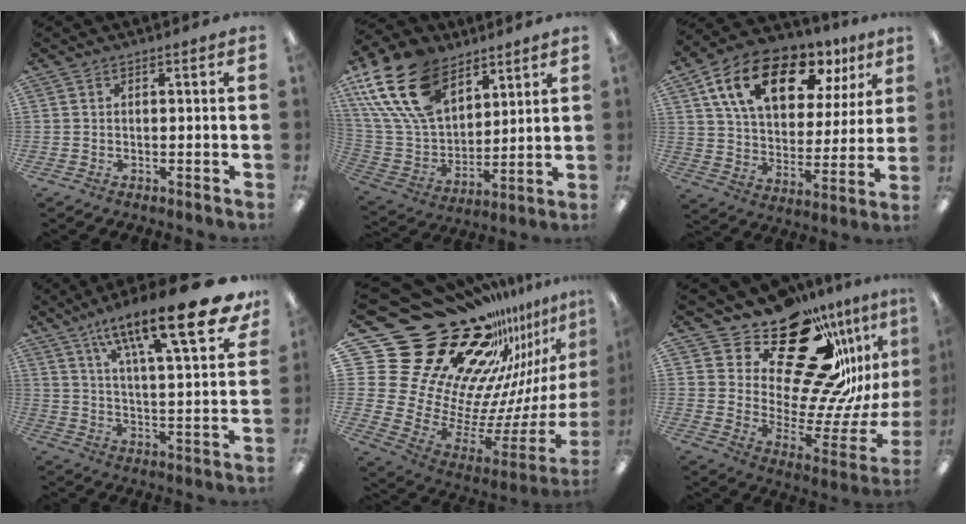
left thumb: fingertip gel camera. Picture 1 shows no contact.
{"total": 22.4, "force": [12.4, 13.8, 12.5], "torque": [-0.294, -0.055, 0.227]}
{"total": 19.5, "force": [11.4, 10.3, 12.0], "torque": [-0.210, -0.040, 0.198]}
{"total": 21.8, "force": [14.3, 4.9, 15.7], "torque": [-0.244, -0.087, 0.222]}
{"total": 30.1, "force": [20.6, 16.9, 14.0], "torque": [-0.173, -0.224, 0.439]}
{"total": 25.2, "force": [18.4, 11.2, 13.1], "torque": [-0.184, -0.136, 0.321]}